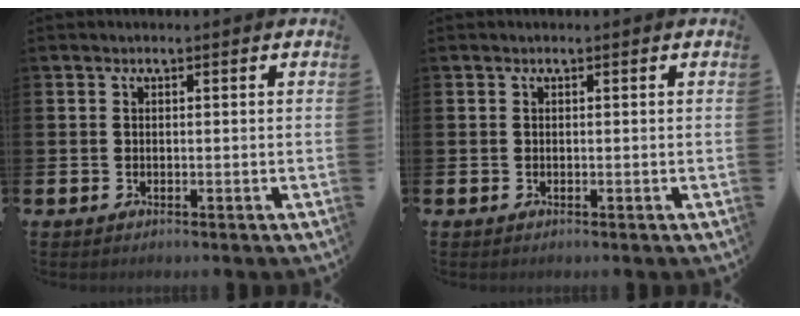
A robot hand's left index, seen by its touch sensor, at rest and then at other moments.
{"total": 0.0}